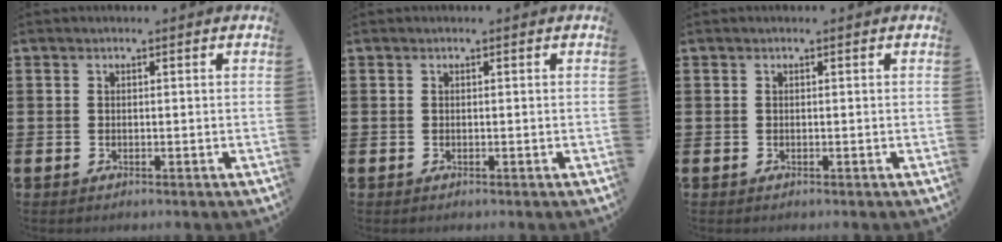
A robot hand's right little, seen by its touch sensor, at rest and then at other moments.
{"total": 0.0}
{"total": 0.0}